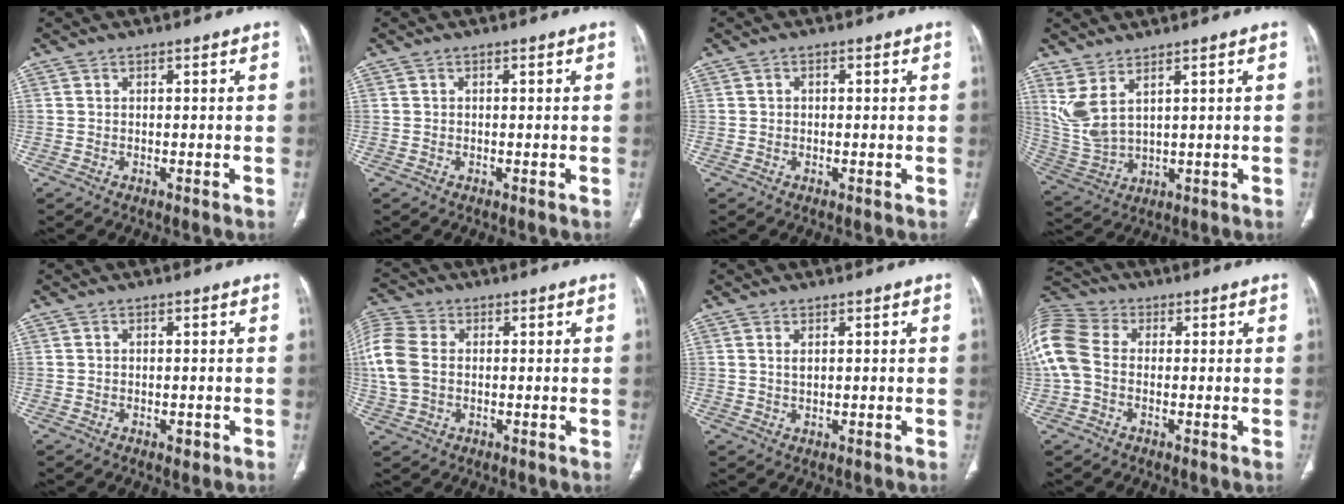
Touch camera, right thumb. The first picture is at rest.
{"total": 0.0}
{"total": 0.6, "force": [0.1, 0.5, 0.3], "torque": [-0.001, 0.002, -0.001]}
{"total": 7.9, "force": [4.2, 2.9, 6.0], "torque": [-0.140, -0.025, 0.102]}
{"total": 1.2, "force": [-0.6, 0.8, 0.7], "torque": [-0.005, 0.000, -0.006]}
{"total": 11.9, "force": [0.3, 8.7, 8.1], "torque": [-0.214, 0.015, 0.007]}
{"total": 1.5, "force": [0.6, 0.6, 1.2], "torque": [-0.025, -0.001, 0.016]}
{"total": 14.4, "force": [0.1, 10.8, 9.5], "torque": [-0.244, 0.028, -0.002]}